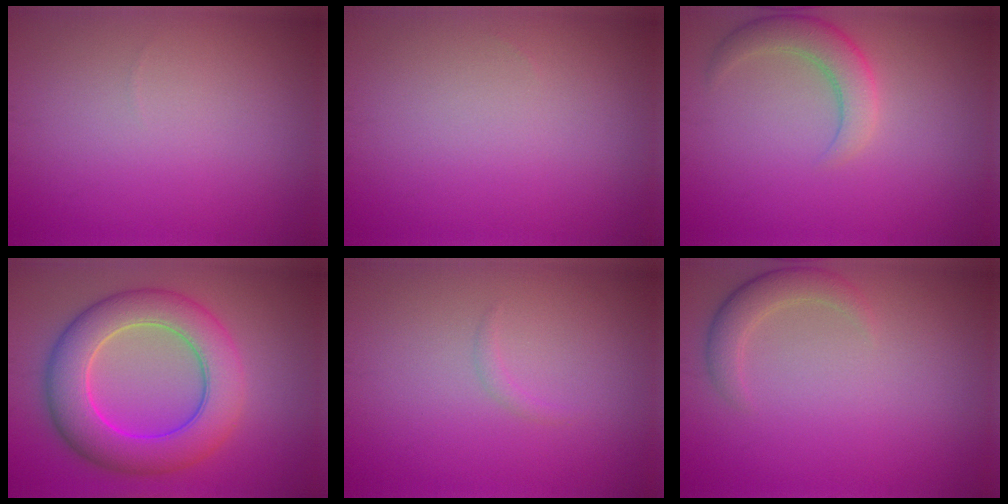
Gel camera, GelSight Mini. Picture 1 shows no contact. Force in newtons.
{"total": 0.0}
{"total": 3.2, "press": 3.2, "slide": 0.2}
{"total": 8.6, "press": 8.6, "slide": 0.2}
{"total": 0.7, "press": 0.6, "slide": 0.1}
{"total": 2.6, "press": 2.6, "slide": 0.1}